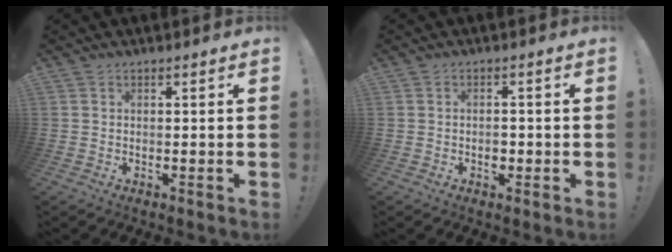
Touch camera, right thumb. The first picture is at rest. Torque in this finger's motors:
{"motor_torque": [0.24, 0.37, 0.15, -0.12, 0.00]}